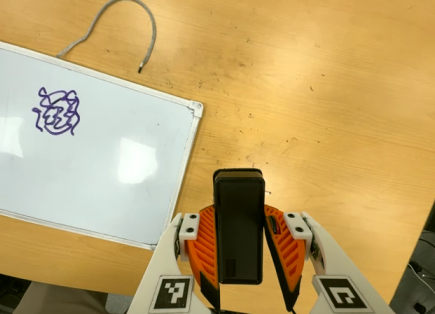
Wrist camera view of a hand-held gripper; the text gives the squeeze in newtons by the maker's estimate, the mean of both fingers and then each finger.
{"total": 5.4, "left": 4.3, "right": 6.4}